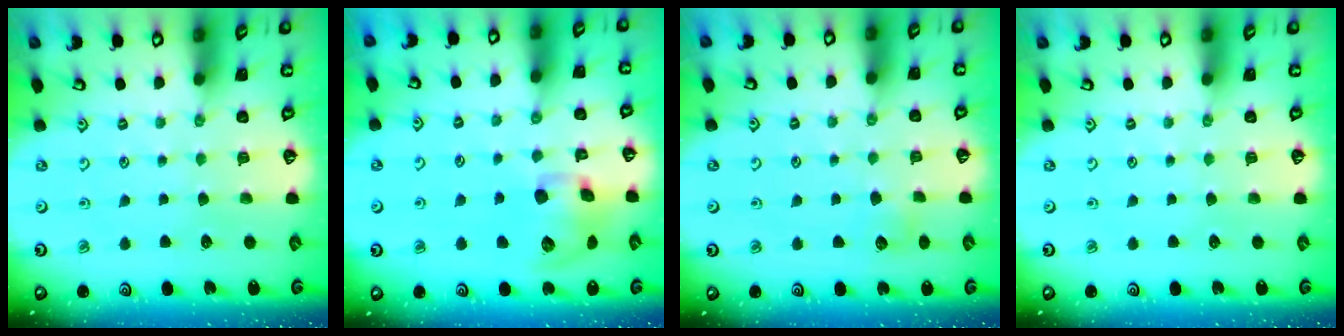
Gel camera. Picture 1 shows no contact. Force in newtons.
{"total": 11.7, "press": 11.5, "slide": 1.8}
{"total": 4.3, "press": 4.3, "slide": 0.5}
{"total": 0.0}